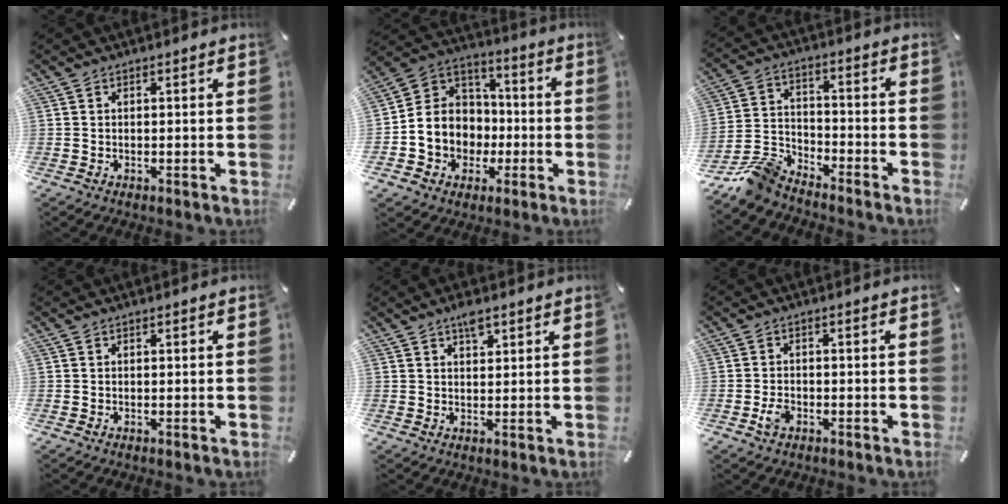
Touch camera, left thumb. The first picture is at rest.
{"total": 11.3, "force": [-3.2, 10.6, 2.0], "torque": [-0.050, 0.008, -0.054]}
{"total": 10.8, "force": [-9.6, 3.7, 3.3], "torque": [-0.064, 0.046, -0.186]}
{"total": 0.0}
{"total": 3.6, "force": [2.2, 1.8, 2.2], "torque": [-0.033, -0.004, 0.036]}
{"total": 3.0, "force": [-1.4, 2.0, 1.7], "torque": [-0.036, 0.004, -0.025]}